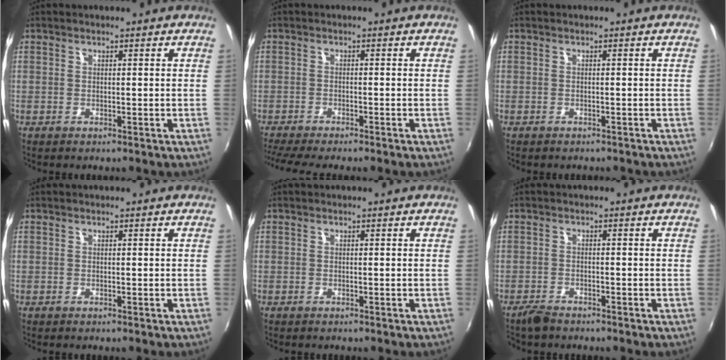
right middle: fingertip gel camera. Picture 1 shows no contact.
{"total": 6.5, "force": [-5.7, -0.3, 3.1], "torque": [-0.076, -0.021, -0.092]}
{"total": 1.6, "force": [-1.4, 0.4, 0.5], "torque": [-0.014, -0.007, -0.017]}
{"total": 0.0}
{"total": 0.0}
{"total": 2.9, "force": [-2.6, 1.0, 0.8], "torque": [-0.029, -0.004, -0.050]}